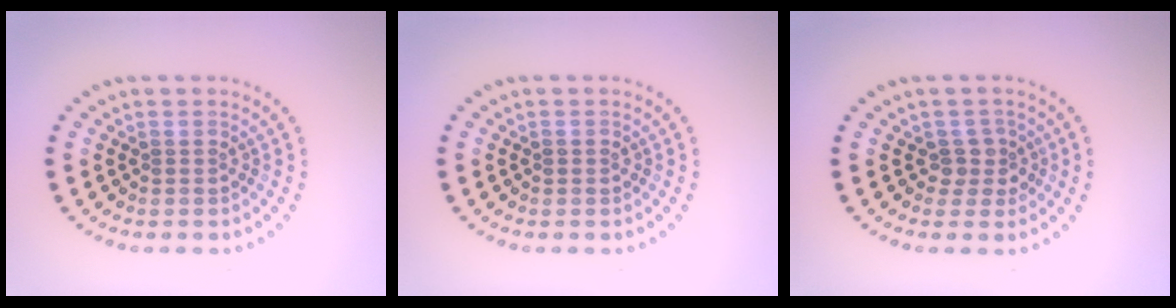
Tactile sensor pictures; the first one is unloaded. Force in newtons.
{"total": 0.8, "press": 0.7, "slide": 0.1}
{"total": 1.9, "press": 1.5, "slide": 1.1}